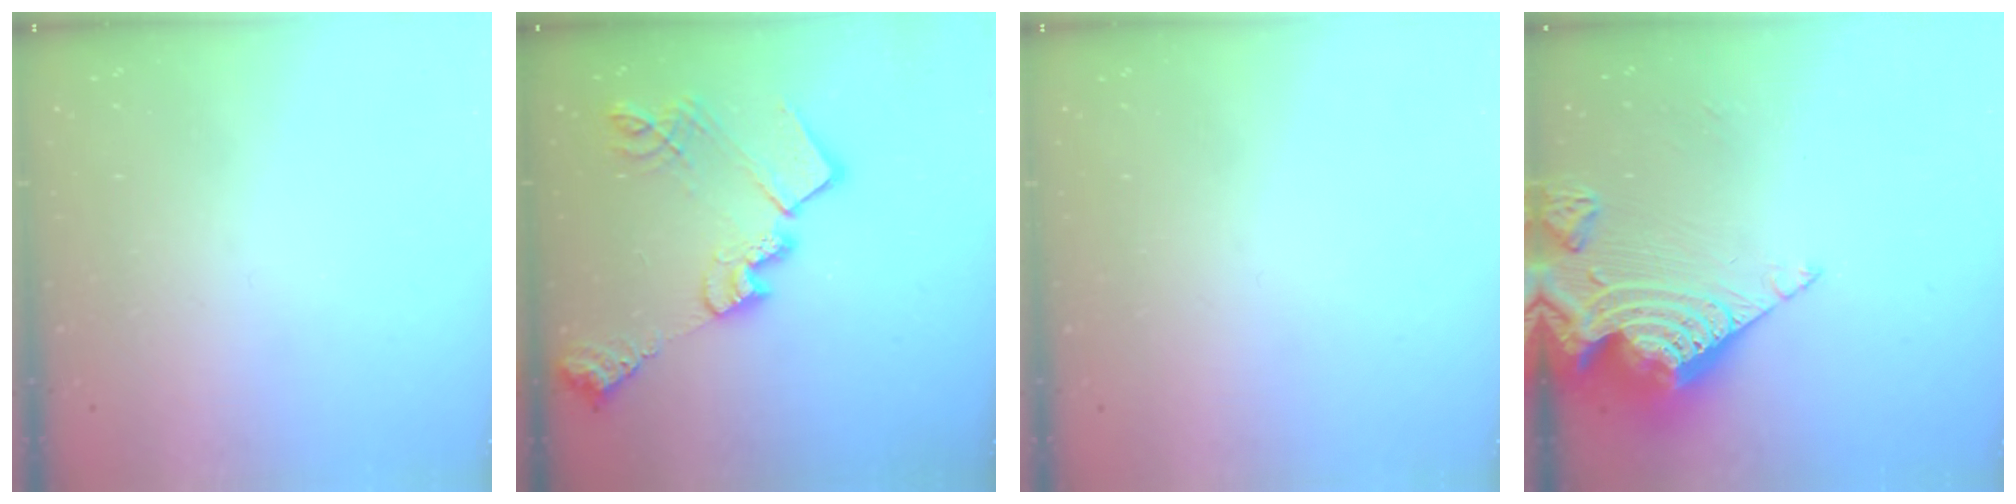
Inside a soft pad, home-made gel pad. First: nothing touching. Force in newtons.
{"total": 20.0, "press": 19.9, "slide": 1.5}
{"total": 0.0}
{"total": 21.6, "press": 21.4, "slide": 3.1}